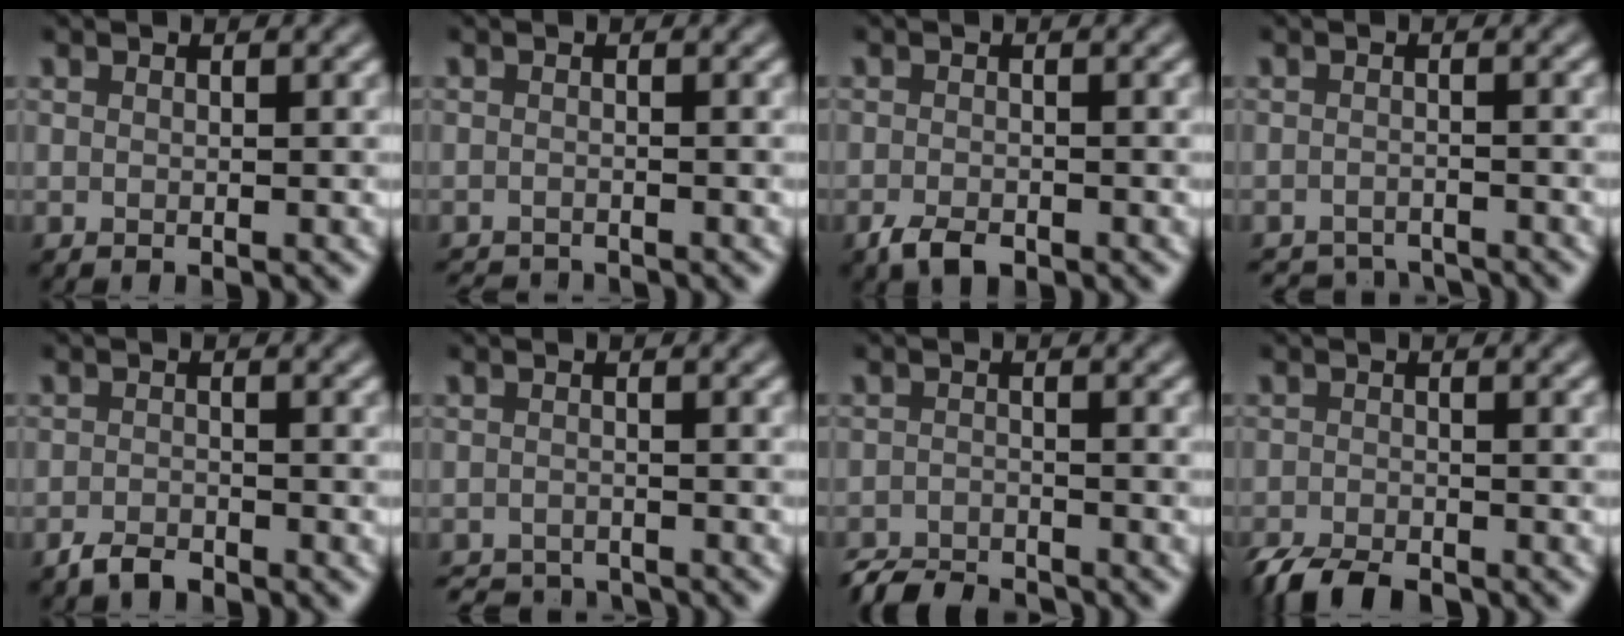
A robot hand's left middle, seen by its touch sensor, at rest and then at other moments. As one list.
[{"total": 2.5, "force": [-2.5, 0.3, 0.4], "torque": [-0.001, -0.012, -0.040]}, {"total": 2.0, "force": [-1.4, 0.9, 1.2], "torque": [-0.025, -0.003, -0.027]}, {"total": 3.7, "force": [-3.6, 0.6, 0.3], "torque": [-0.003, -0.003, -0.056]}, {"total": 1.7, "force": [-1.4, 0.6, 0.7], "torque": [-0.013, 0.002, -0.030]}, {"total": 3.2, "force": [-3.1, 0.6, 0.4], "torque": [-0.006, -0.007, -0.052]}, {"total": 3.7, "force": [-3.6, 0.6, 0.7], "torque": [-0.010, -0.008, -0.070]}, {"total": 4.0, "force": [-3.4, 1.2, 1.7], "torque": [-0.025, -0.009, -0.069]}]